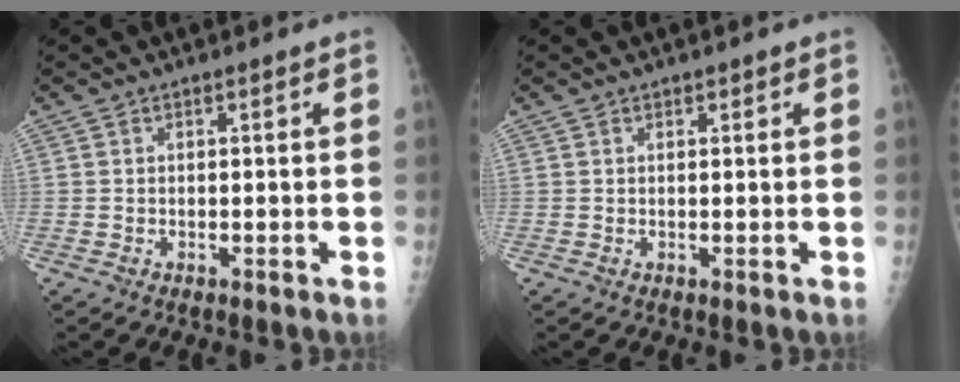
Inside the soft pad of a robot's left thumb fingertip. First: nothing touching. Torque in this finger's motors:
{"motor_torque": [-0.08, -0.11, -0.20, -0.28, -0.01]}